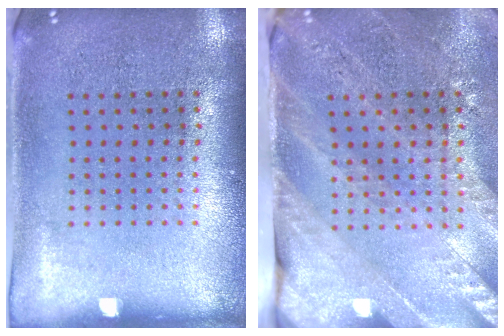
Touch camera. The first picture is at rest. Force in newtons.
{"total": 3.4, "press": 2.9, "slide": 1.8}